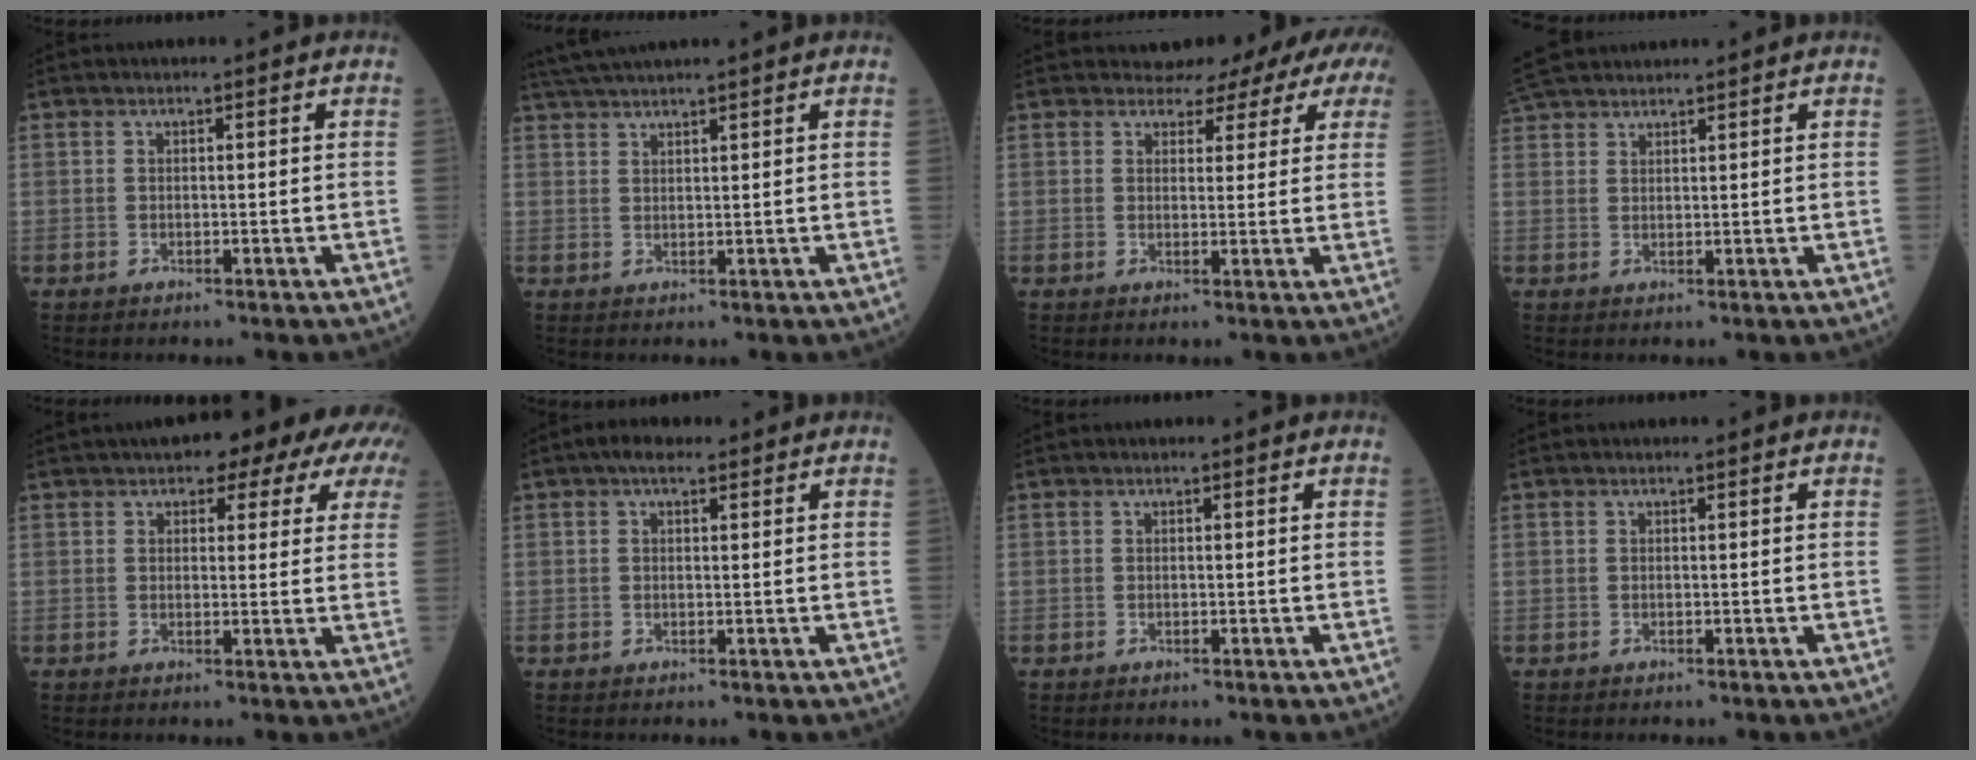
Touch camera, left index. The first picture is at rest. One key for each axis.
{"total": 4.8, "fx": 4.2, "fy": -1.0, "fz": 2.1, "tx": -0.042, "ty": 0.026, "tz": 0.083}
{"total": 6.8, "fx": 5.5, "fy": 3.0, "fz": 2.4, "tx": -0.020, "ty": 0.012, "tz": 0.046}
{"total": 5.5, "fx": 5.1, "fy": 0.8, "fz": 1.8, "tx": -0.042, "ty": 0.034, "tz": 0.100}
{"total": 11.2, "fx": 7.5, "fy": 4.4, "fz": 7.1, "tx": -0.074, "ty": 0.034, "tz": 0.076}
{"total": 2.2, "fx": 1.3, "fy": 1.0, "fz": 1.4, "tx": -0.025, "ty": 0.015, "tz": 0.017}
{"total": 0.0}
{"total": 0.0}